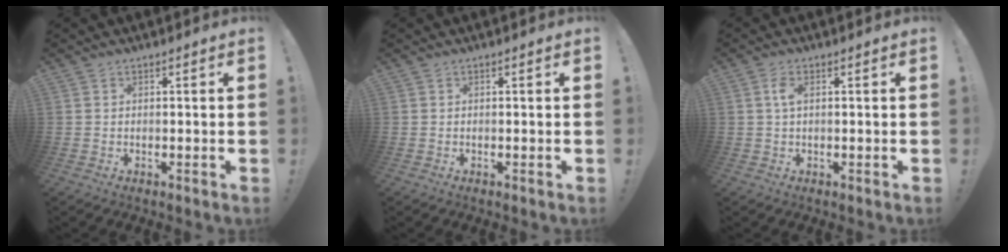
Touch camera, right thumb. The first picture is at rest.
{"total": 0.0}
{"total": 3.0, "force": [0.5, 1.4, 2.6], "torque": [-0.048, 0.004, 0.006]}